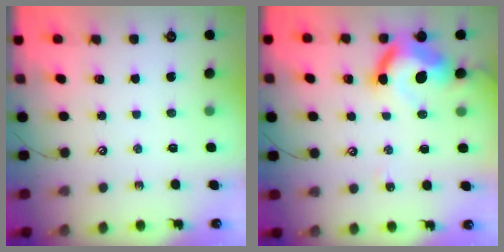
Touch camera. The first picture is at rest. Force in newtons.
{"total": 11.5, "press": 11.5, "slide": 1.2}